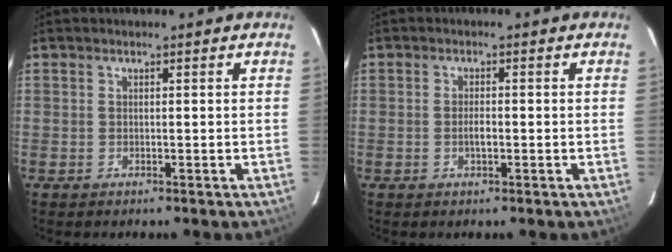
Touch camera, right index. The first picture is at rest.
{"total": 1.7, "force": [-0.5, 0.7, 1.5], "torque": [-0.029, -0.001, -0.008]}